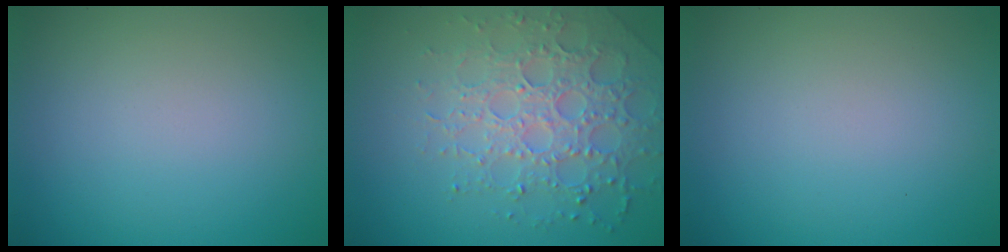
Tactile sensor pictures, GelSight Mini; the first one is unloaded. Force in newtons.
{"total": 4.6, "press": 4.4, "slide": 1.2}
{"total": 0.0}